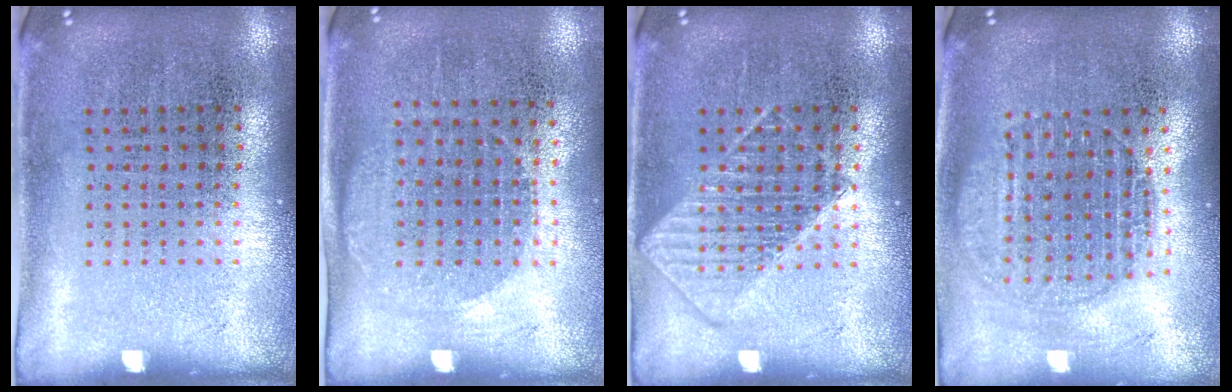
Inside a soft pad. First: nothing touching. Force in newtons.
{"total": 1.1, "press": 1.0, "slide": 0.5}
{"total": 2.2, "press": 2.1, "slide": 0.4}
{"total": 1.8, "press": 1.5, "slide": 1.0}